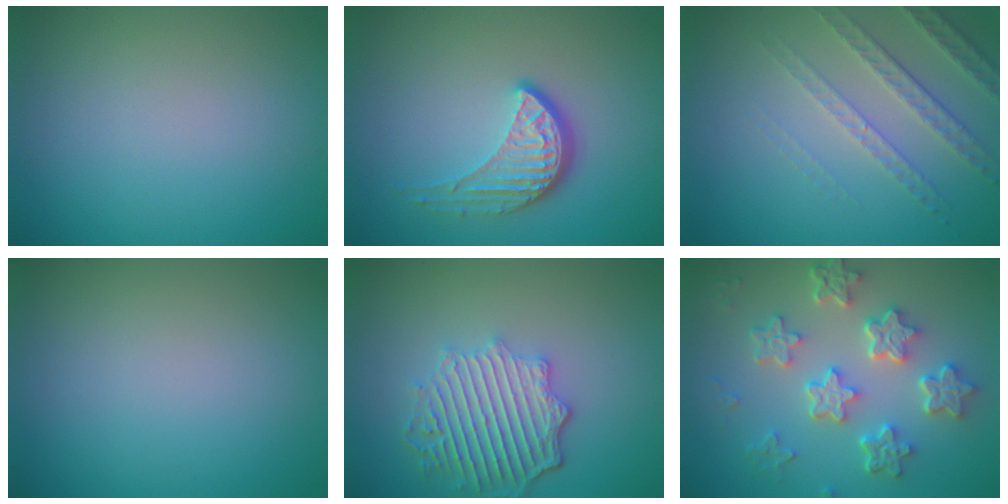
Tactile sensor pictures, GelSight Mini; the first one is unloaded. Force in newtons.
{"total": 4.0, "press": 3.0, "slide": 2.7}
{"total": 3.3, "press": 2.8, "slide": 1.7}
{"total": 0.0}
{"total": 5.7, "press": 4.5, "slide": 3.5}
{"total": 5.8, "press": 4.6, "slide": 3.6}